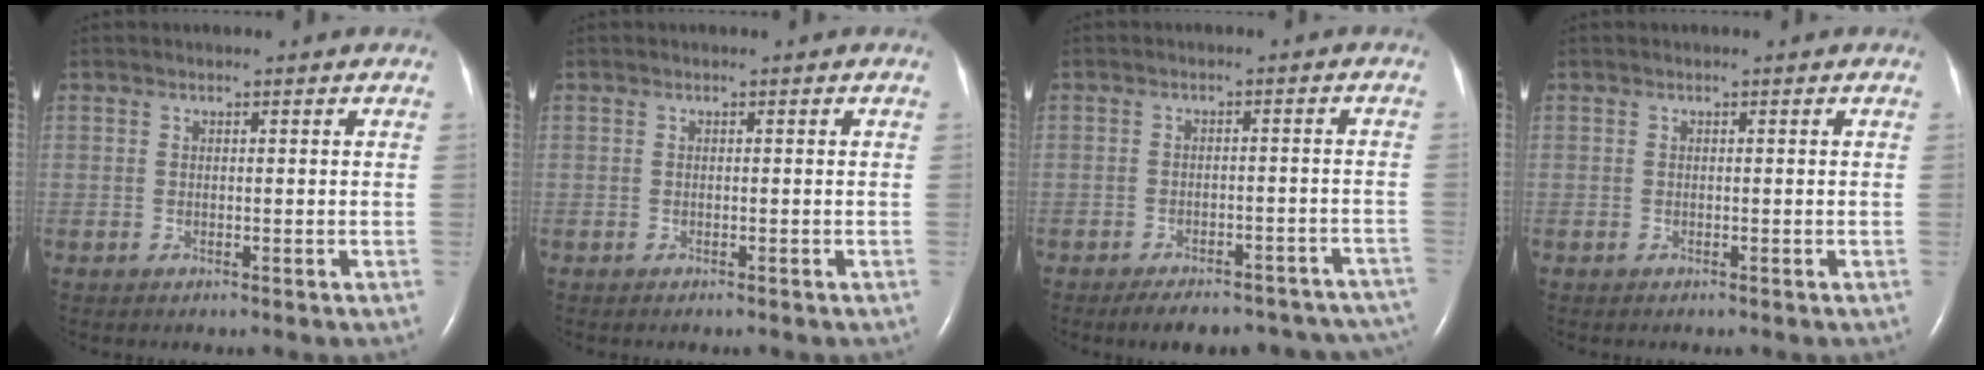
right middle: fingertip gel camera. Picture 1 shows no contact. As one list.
[{"total": 0.7, "force": [-0.6, 0.2, 0.3], "torque": [-0.006, -0.001, -0.006]}, {"total": 17.3, "force": [-14.8, 6.3, 6.3], "torque": [-0.066, 0.020, -0.166]}, {"total": 0.0}]